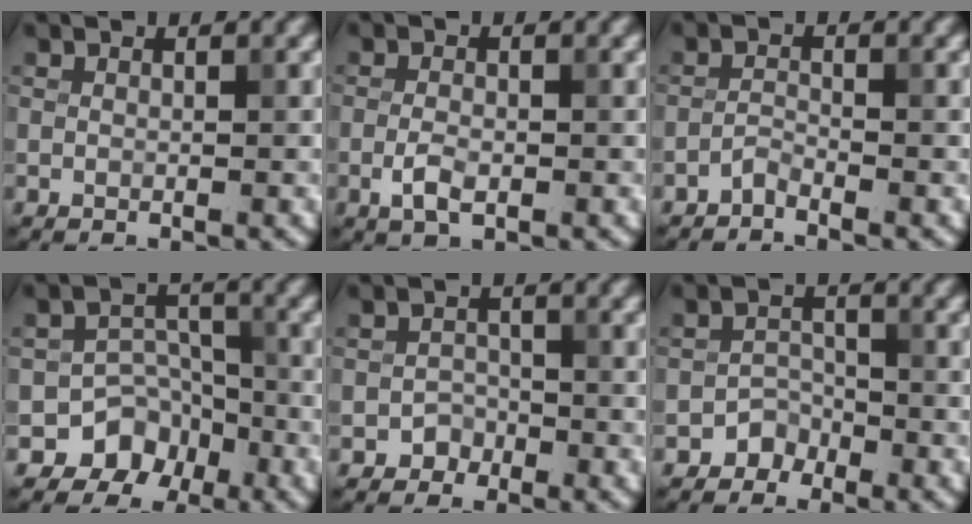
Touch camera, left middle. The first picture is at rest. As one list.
[{"total": 2.1, "force": [-0.7, 1.0, 1.7], "torque": [-0.034, -0.002, -0.017]}, {"total": 1.1, "force": [-1.0, 0.1, 0.3], "torque": [-0.006, 0.005, -0.024]}, {"total": 4.5, "force": [-2.7, 3.5, 1.0], "torque": [0.001, 0.007, -0.041]}, {"total": 1.4, "force": [-0.9, 1.1, 0.2], "torque": [0.006, 0.006, -0.015]}, {"total": 1.7, "force": [-1.3, 1.2, 0.1], "torque": [0.011, 0.010, -0.022]}]